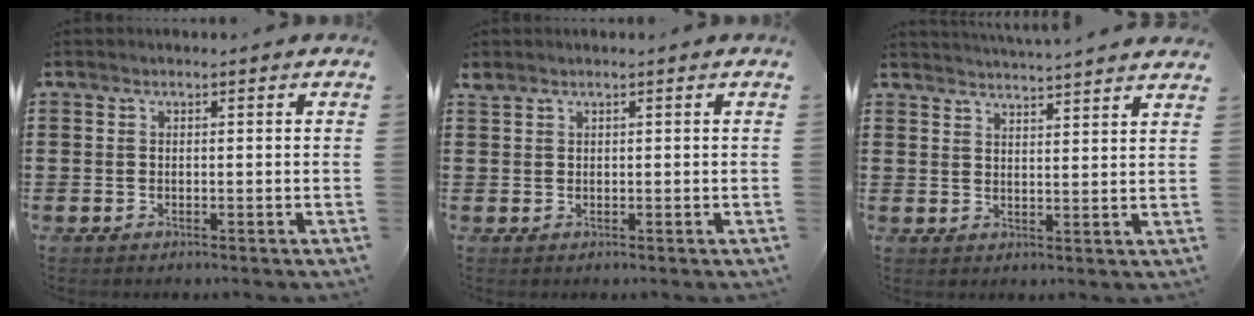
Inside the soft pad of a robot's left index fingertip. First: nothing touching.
{"total": 0.9, "force": [0.8, 0.3, 0.4], "torque": [-0.010, 0.000, 0.016]}
{"total": 3.5, "force": [3.4, -0.8, 0.1], "torque": [-0.013, -0.020, 0.062]}